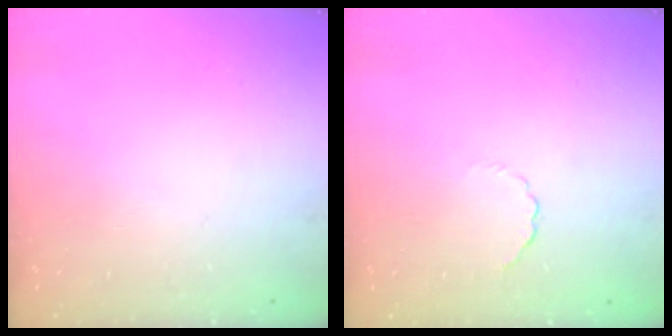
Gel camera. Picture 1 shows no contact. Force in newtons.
{"total": 2.6, "press": 2.4, "slide": 0.9}